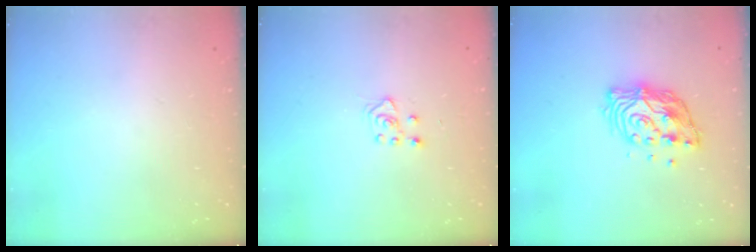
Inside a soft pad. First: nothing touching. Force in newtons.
{"total": 4.9, "press": 4.8, "slide": 0.8}
{"total": 12.1, "press": 12.0, "slide": 0.9}